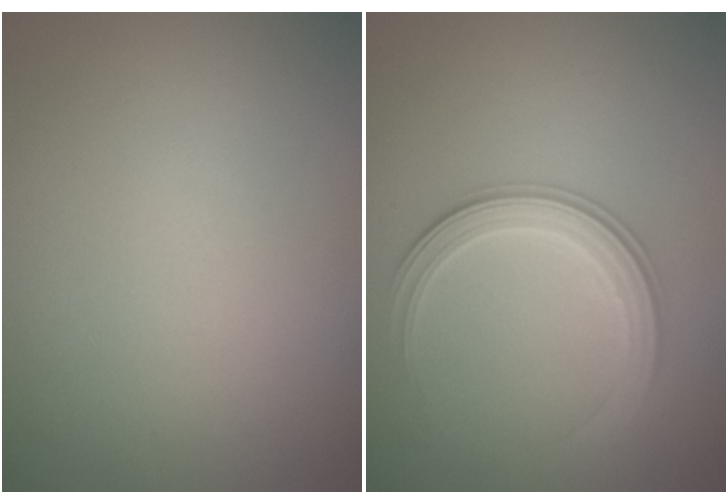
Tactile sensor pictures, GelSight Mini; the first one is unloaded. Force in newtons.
{"total": 2.9, "press": 2.8, "slide": 0.5}